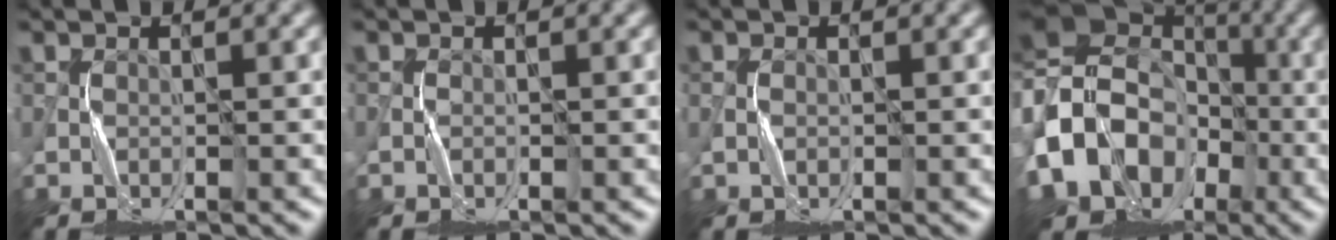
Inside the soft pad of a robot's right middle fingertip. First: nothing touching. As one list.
[{"total": 0.0}, {"total": 0.8, "force": [-0.1, 0.6, 0.6], "torque": [-0.013, 0.002, -0.003]}, {"total": 15.1, "force": [-4.4, 12.3, 7.4], "torque": [-0.162, 0.006, -0.102]}]